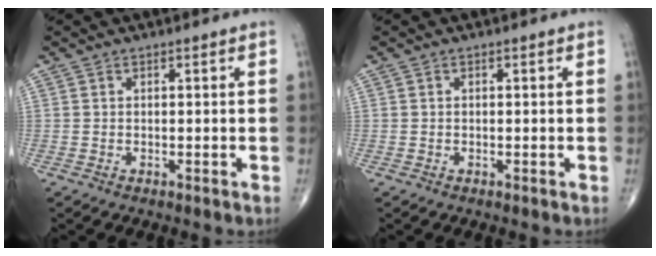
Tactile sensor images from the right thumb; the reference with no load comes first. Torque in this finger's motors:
{"motor_torque": [-0.43, -0.21, -0.26, -0.28, -0.02]}